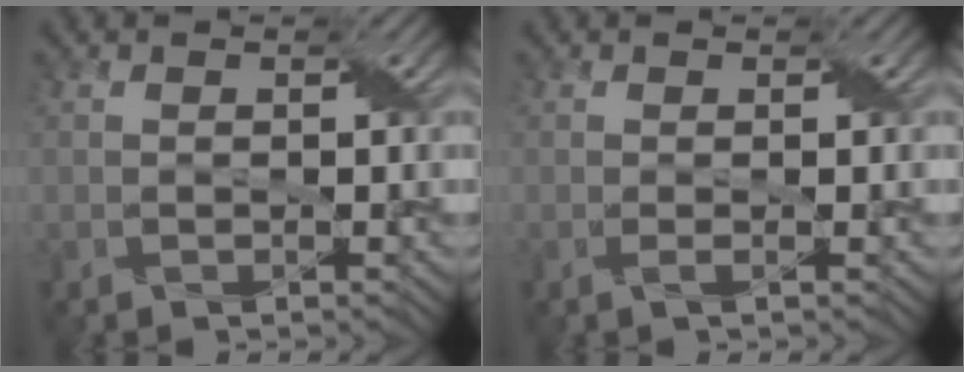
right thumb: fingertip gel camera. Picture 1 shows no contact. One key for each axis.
{"total": 0.8, "fx": 0.0, "fy": 0.2, "fz": 0.8, "tx": -0.016, "ty": 0.000, "tz": -0.004}